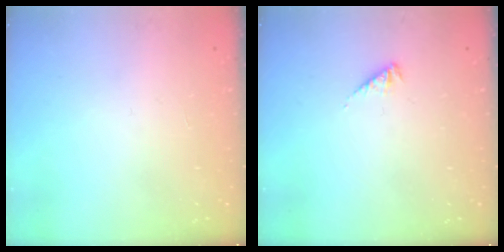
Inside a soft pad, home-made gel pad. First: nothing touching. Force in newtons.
{"total": 1.9, "press": 1.9, "slide": 0.4}